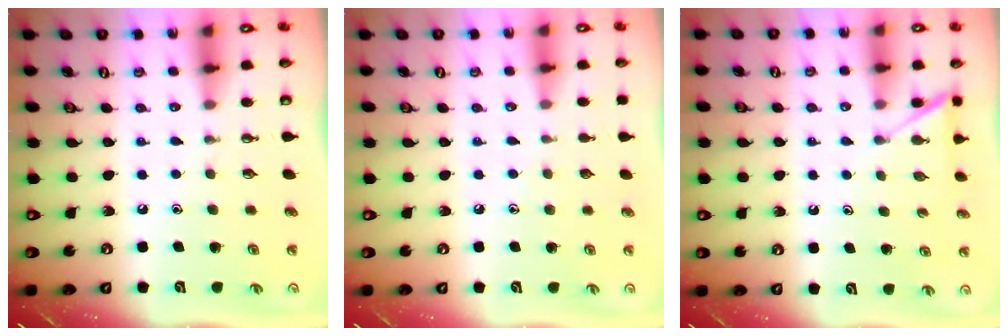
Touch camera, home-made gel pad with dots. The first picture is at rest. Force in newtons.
{"total": 3.2, "press": 3.1, "slide": 0.4}
{"total": 4.9, "press": 4.9, "slide": 0.5}